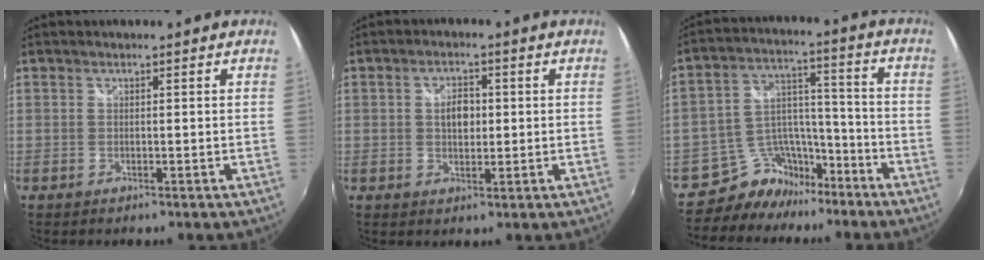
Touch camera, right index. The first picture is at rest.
{"total": 4.3, "force": [0.3, 2.7, 3.3], "torque": [-0.053, 0.007, 0.006]}
{"total": 10.3, "force": [-8.4, 5.7, 1.8], "torque": [-0.040, 0.053, -0.138]}